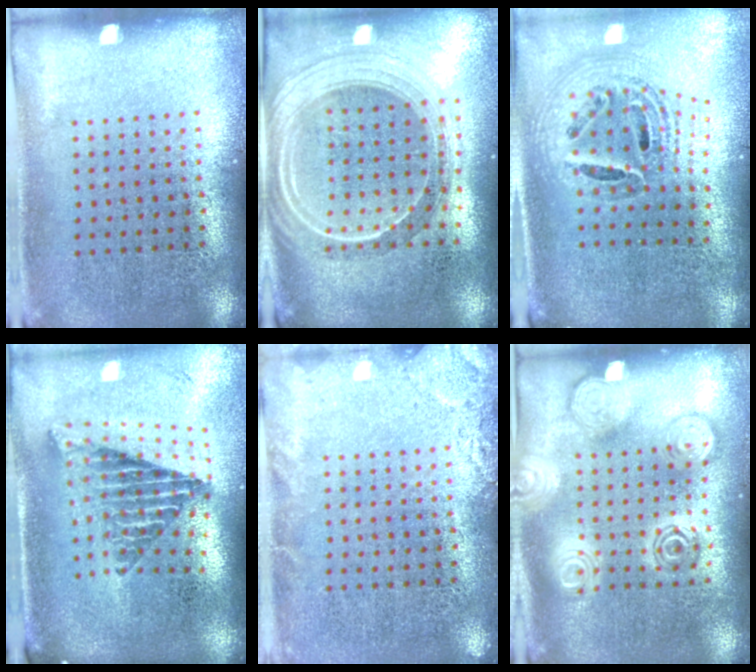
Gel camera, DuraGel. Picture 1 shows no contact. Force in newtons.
{"total": 2.3, "press": 2.0, "slide": 1.1}
{"total": 1.5, "press": 1.3, "slide": 0.8}
{"total": 2.4, "press": 1.6, "slide": 1.9}
{"total": 2.2, "press": 2.2, "slide": 0.3}
{"total": 2.3, "press": 2.3, "slide": 0.4}